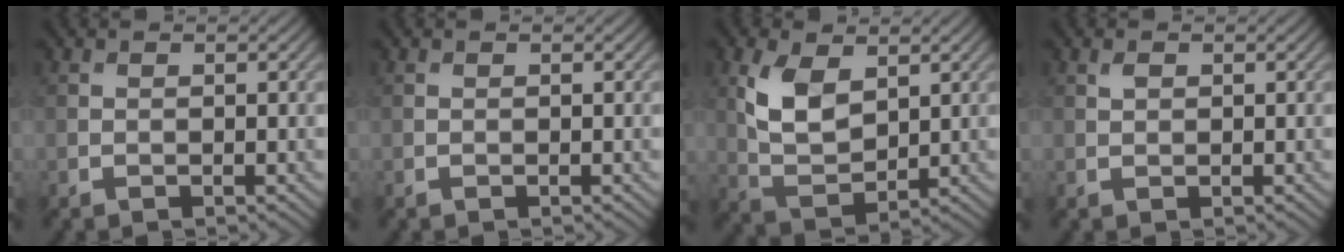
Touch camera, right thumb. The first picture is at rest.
{"total": 0.0}
{"total": 7.5, "force": [2.6, 4.1, 5.6], "torque": [-0.127, -0.002, 0.053]}
{"total": 0.8, "force": [0.4, 0.5, 0.5], "torque": [-0.014, 0.000, 0.009]}